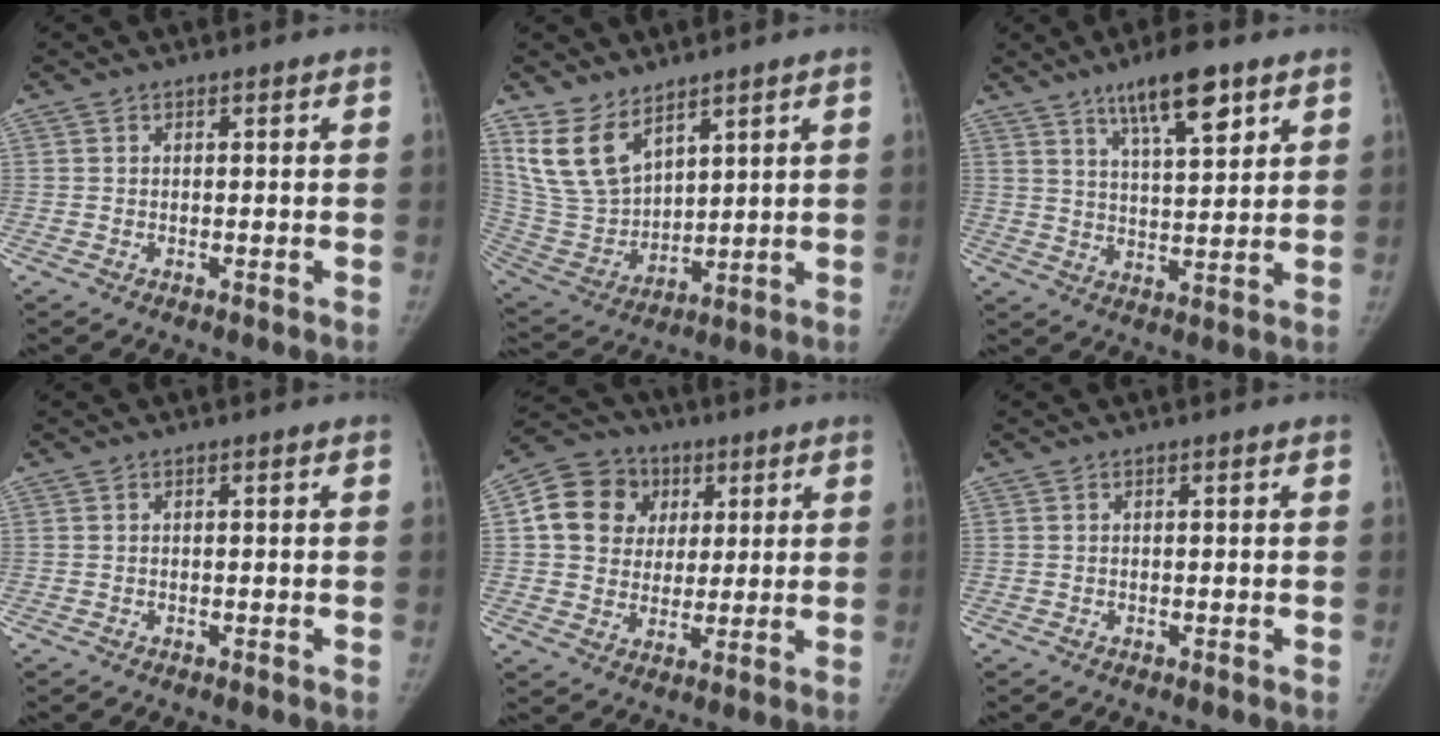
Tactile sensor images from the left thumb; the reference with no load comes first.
{"total": 12.3, "force": [7.9, 6.8, 6.4], "torque": [-0.108, -0.039, 0.186]}
{"total": 10.6, "force": [6.5, 2.9, 7.8], "torque": [-0.115, -0.033, 0.110]}
{"total": 0.0}
{"total": 13.4, "force": [3.7, 11.8, 5.0], "torque": [-0.064, 0.007, 0.060]}
{"total": 0.0}